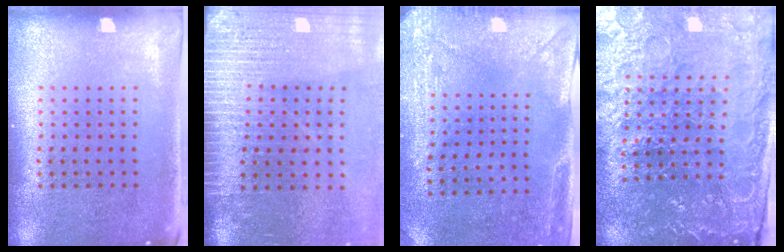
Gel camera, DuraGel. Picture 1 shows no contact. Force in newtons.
{"total": 3.7, "press": 3.2, "slide": 1.9}
{"total": 3.0, "press": 2.4, "slide": 1.8}
{"total": 4.1, "press": 4.0, "slide": 0.8}